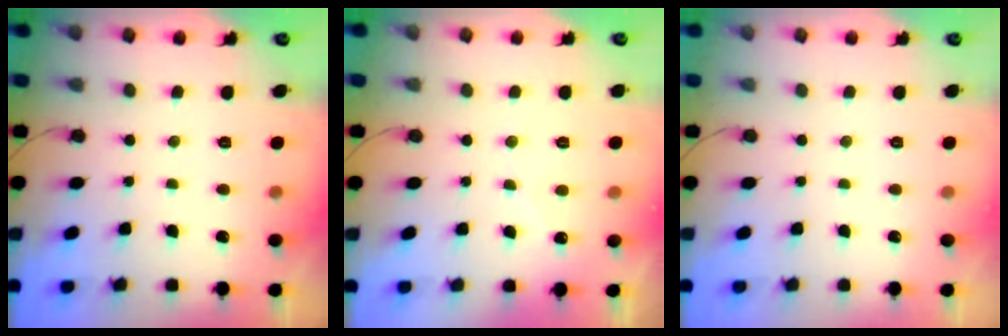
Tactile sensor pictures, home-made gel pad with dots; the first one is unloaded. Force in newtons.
{"total": 1.7, "press": 1.7, "slide": 0.0}
{"total": 0.0}